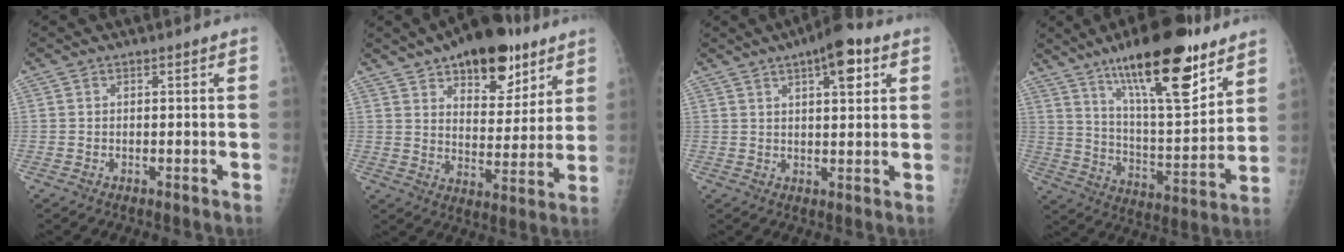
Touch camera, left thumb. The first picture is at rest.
{"total": 17.6, "force": [10.7, 8.6, 10.9], "torque": [-0.102, -0.050, 0.159]}
{"total": 8.1, "force": [4.0, 2.8, 6.5], "torque": [-0.079, -0.009, 0.054]}
{"total": 22.3, "force": [14.0, 6.5, 16.0], "torque": [-0.226, -0.070, 0.233]}